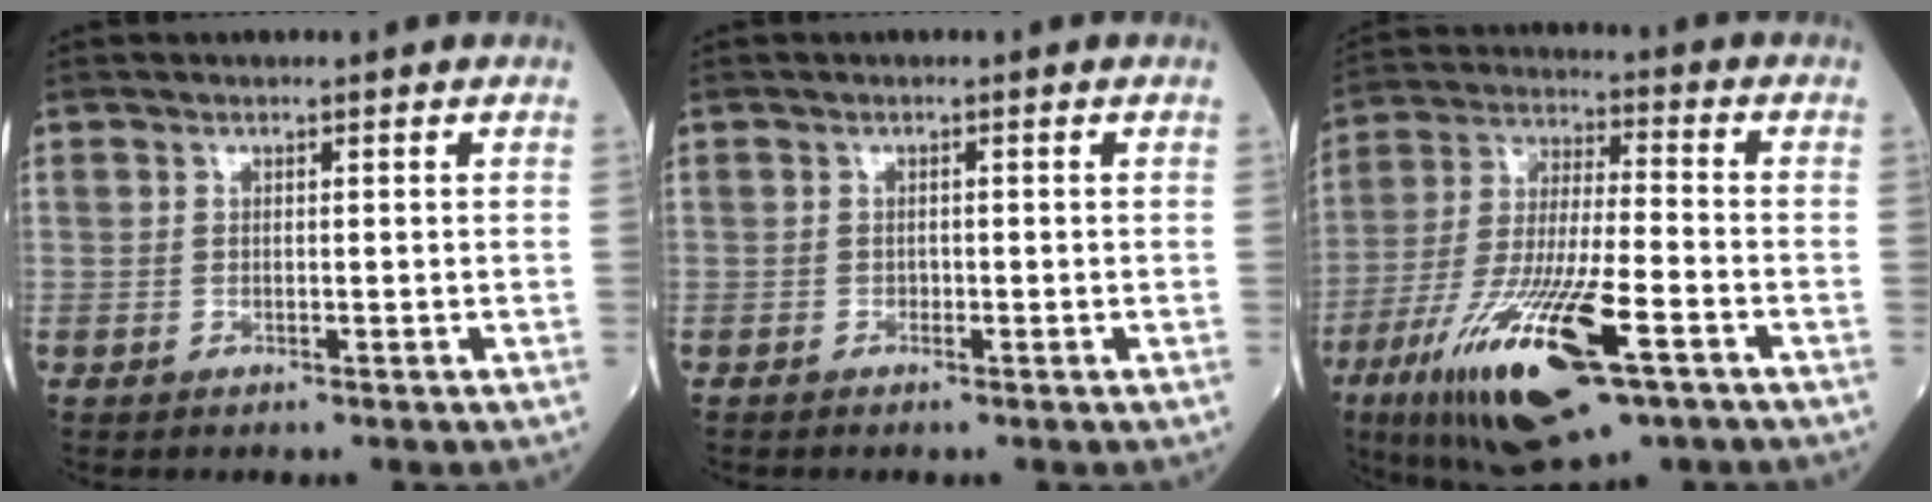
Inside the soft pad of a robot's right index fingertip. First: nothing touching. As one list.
[{"total": 0.7, "force": [-0.5, 0.4, 0.2], "torque": [-0.007, 0.000, -0.011]}, {"total": 20.3, "force": [-10.0, 4.3, 17.1], "torque": [-0.349, -0.036, -0.171]}]